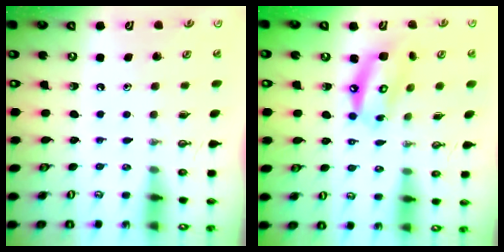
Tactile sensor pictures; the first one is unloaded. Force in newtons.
{"total": 11.8, "press": 11.8, "slide": 1.2}